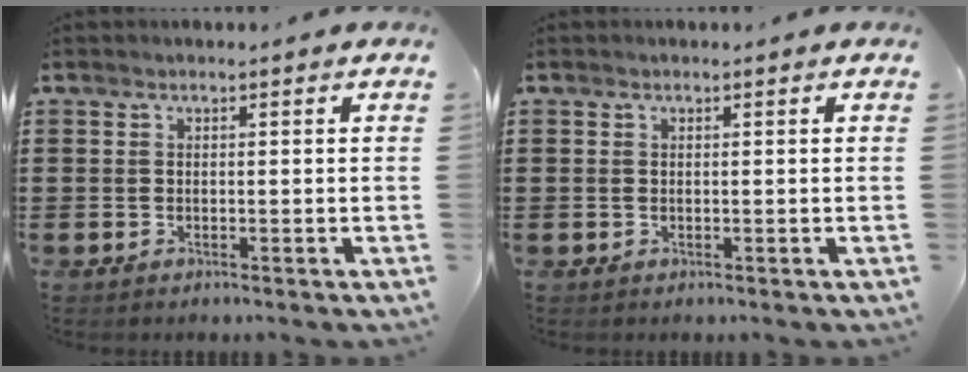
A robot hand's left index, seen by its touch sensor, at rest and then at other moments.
{"total": 0.0}